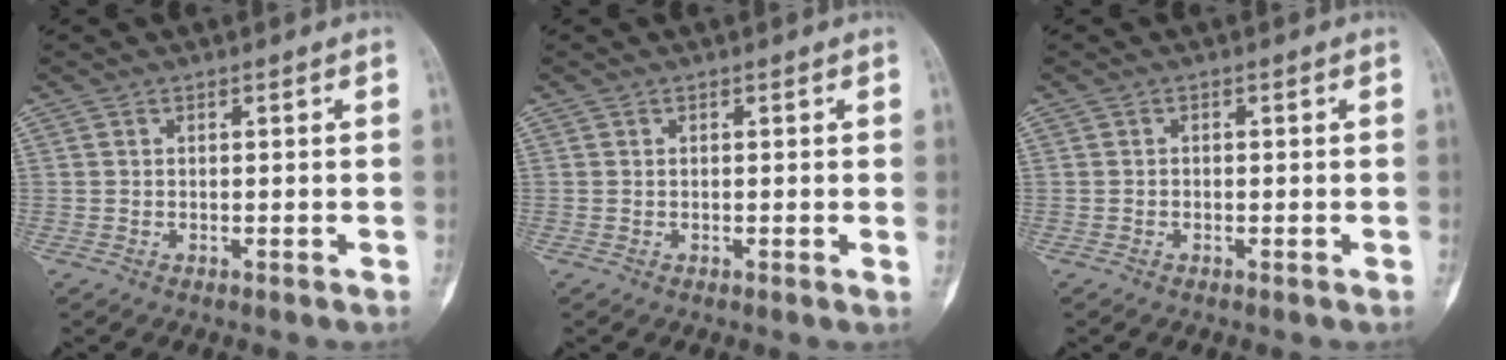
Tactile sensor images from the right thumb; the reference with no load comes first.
{"total": 0.5, "force": [0.2, -0.1, 0.5], "torque": [-0.008, -0.002, -0.001]}
{"total": 0.0}